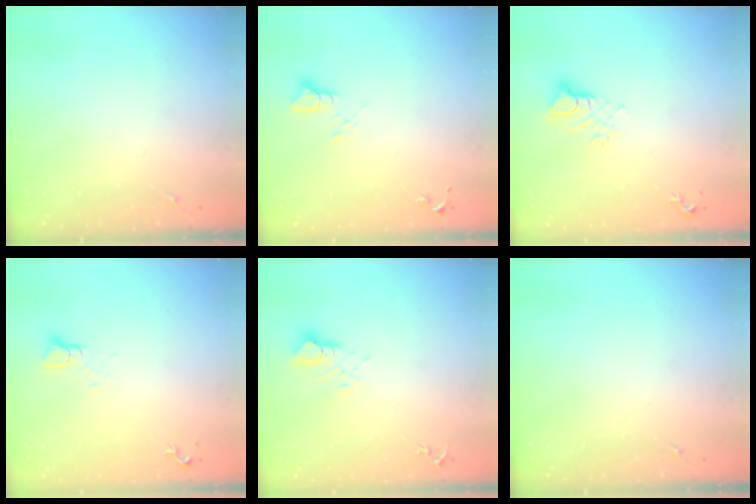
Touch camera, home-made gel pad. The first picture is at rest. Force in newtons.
{"total": 3.4, "press": 3.4, "slide": 0.2}
{"total": 7.6, "press": 7.6, "slide": 0.7}
{"total": 3.0, "press": 3.0, "slide": 0.2}
{"total": 6.7, "press": 6.7, "slide": 0.4}
{"total": 0.0}